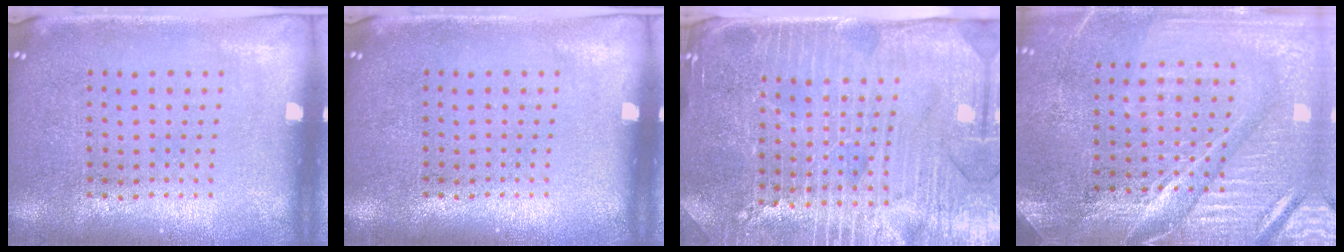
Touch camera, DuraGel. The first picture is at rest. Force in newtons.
{"total": 0.0}
{"total": 4.4, "press": 4.1, "slide": 1.8}
{"total": 4.0, "press": 3.7, "slide": 1.5}